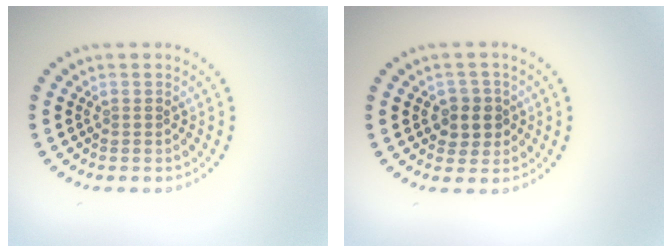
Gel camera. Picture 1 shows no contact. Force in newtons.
{"total": 2.4, "press": 2.3, "slide": 0.8}